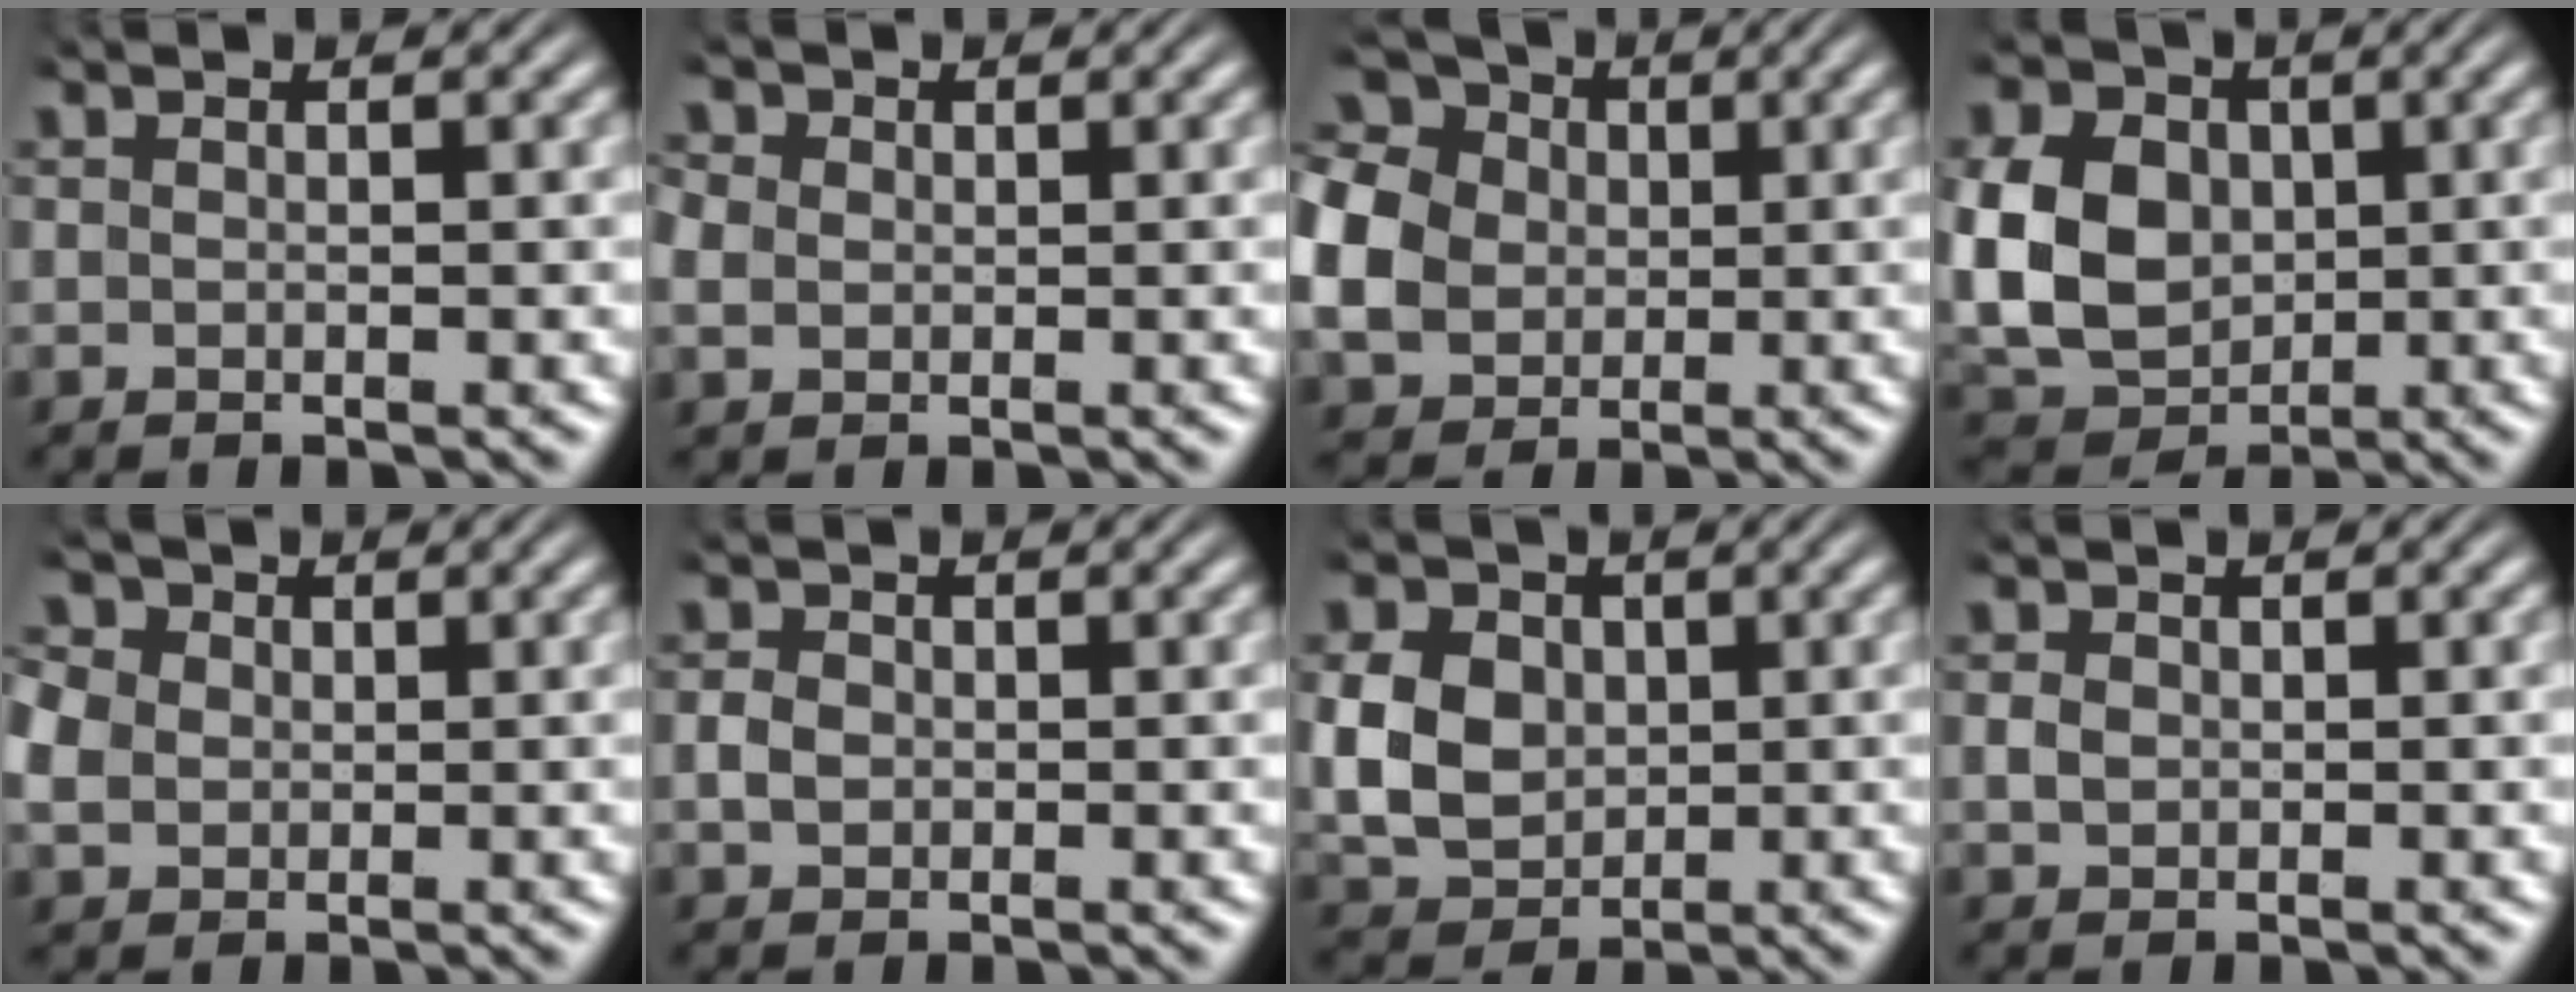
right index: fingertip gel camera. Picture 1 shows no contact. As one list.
[{"total": 3.3, "force": [0.5, 3.1, 1.1], "torque": [-0.036, -0.006, 0.010]}, {"total": 13.1, "force": [2.4, 11.1, 6.5], "torque": [-0.148, -0.013, 0.031]}, {"total": 10.1, "force": [-0.5, 8.5, 5.4], "torque": [-0.124, -0.041, 0.004]}, {"total": 5.4, "force": [0.9, 4.7, 2.5], "torque": [-0.066, -0.009, 0.018]}, {"total": 0.9, "force": [-0.3, 0.8, 0.4], "torque": [-0.012, -0.006, 0.000]}, {"total": 8.2, "force": [-0.4, 7.3, 3.8], "torque": [-0.092, -0.035, 0.005]}, {"total": 0.7, "force": [-0.1, 0.6, 0.3], "torque": [-0.009, -0.007, 0.006]}]